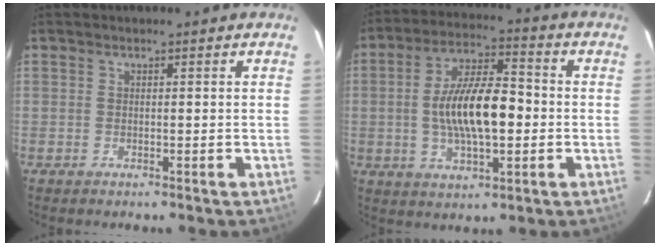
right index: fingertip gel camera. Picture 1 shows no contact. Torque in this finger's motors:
{"motor_torque": [1.08, 0.51, 0.43, 0.21]}